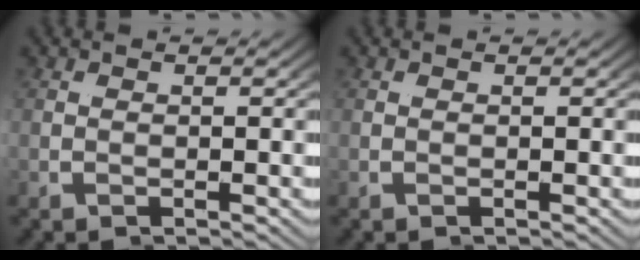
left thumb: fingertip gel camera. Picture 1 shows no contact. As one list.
[{"total": 0.0}]